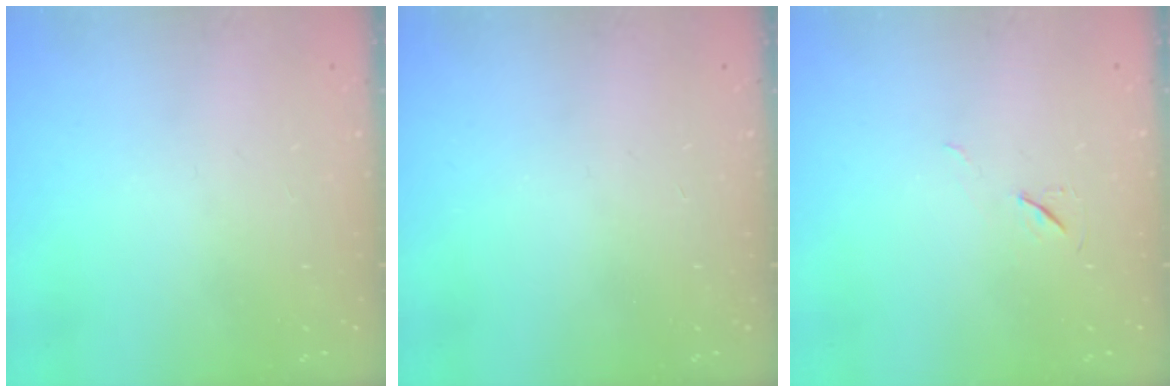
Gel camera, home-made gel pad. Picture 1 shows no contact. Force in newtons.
{"total": 0.0}
{"total": 6.4, "press": 5.8, "slide": 2.5}